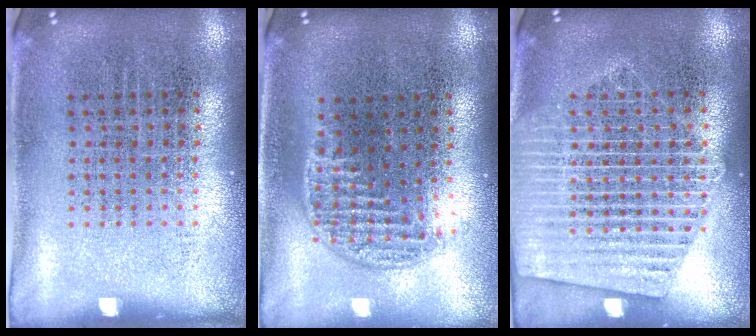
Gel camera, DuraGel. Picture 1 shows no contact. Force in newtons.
{"total": 1.3, "press": 1.0, "slide": 0.7}
{"total": 2.0, "press": 2.0, "slide": 0.2}